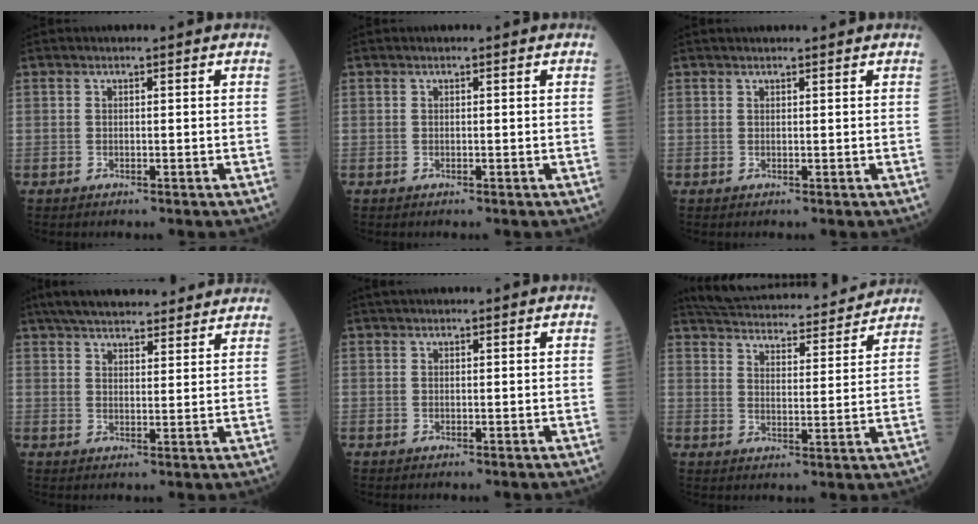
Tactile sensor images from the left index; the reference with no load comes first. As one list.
[{"total": 0.0}, {"total": 3.2, "force": [3.0, 0.2, 1.1], "torque": [-0.008, 0.027, 0.041]}, {"total": 17.9, "force": [15.8, 4.0, 7.4], "torque": [-0.113, 0.041, 0.222]}, {"total": 2.3, "force": [2.1, 0.3, 1.0], "torque": [-0.014, 0.029, 0.035]}, {"total": 18.6, "force": [17.4, 3.3, 5.7], "torque": [-0.091, 0.012, 0.241]}]